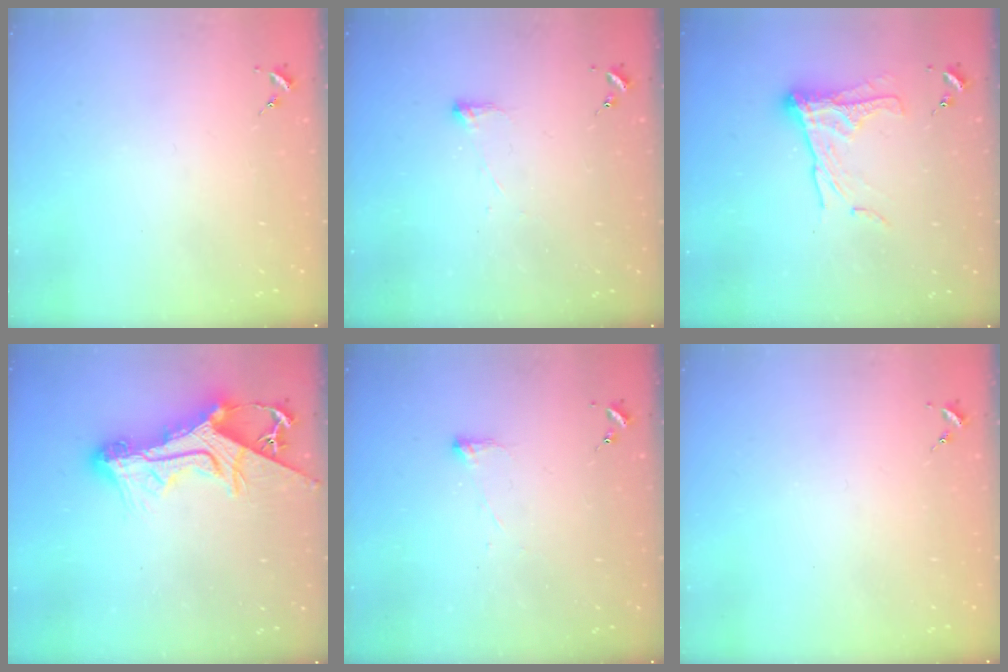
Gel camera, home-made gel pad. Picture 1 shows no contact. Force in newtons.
{"total": 2.8, "press": 2.7, "slide": 0.7}
{"total": 11.7, "press": 11.7, "slide": 0.6}
{"total": 17.0, "press": 16.9, "slide": 1.8}
{"total": 2.8, "press": 2.7, "slide": 0.7}
{"total": 0.0}